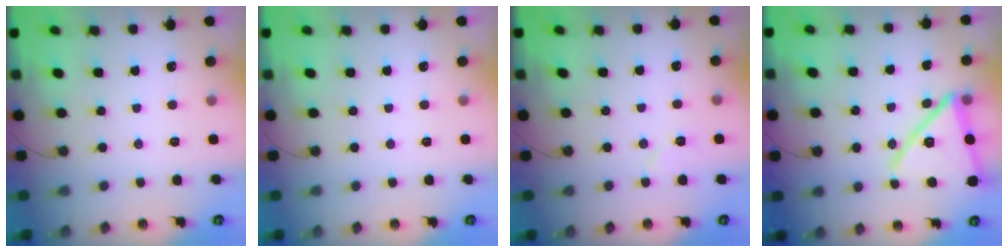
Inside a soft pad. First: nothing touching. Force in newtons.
{"total": 0.0}
{"total": 5.8, "press": 5.2, "slide": 2.6}
{"total": 16.1, "press": 16.1, "slide": 1.3}